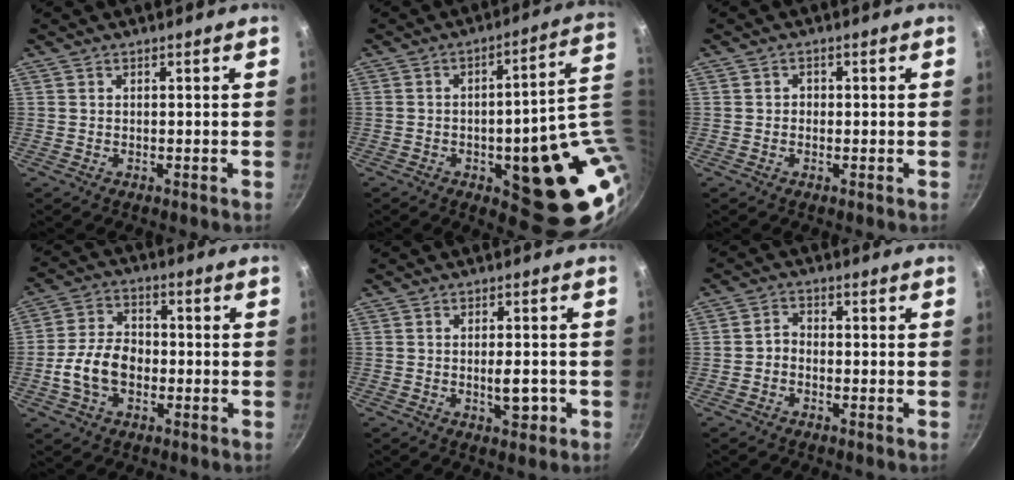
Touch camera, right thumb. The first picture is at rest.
{"total": 21.9, "force": [-1.4, 7.8, 20.4], "torque": [-0.194, -0.004, -0.004]}
{"total": 1.3, "force": [-0.1, 1.2, 0.5], "torque": [-0.003, 0.003, -0.004]}
{"total": 13.9, "force": [-3.2, 9.4, 9.6], "torque": [-0.160, 0.030, -0.070]}
{"total": 4.2, "force": [-1.1, 2.0, 3.5], "torque": [-0.034, 0.003, -0.015]}
{"total": 2.7, "force": [-1.2, 2.0, 1.3], "torque": [-0.019, 0.023, -0.030]}